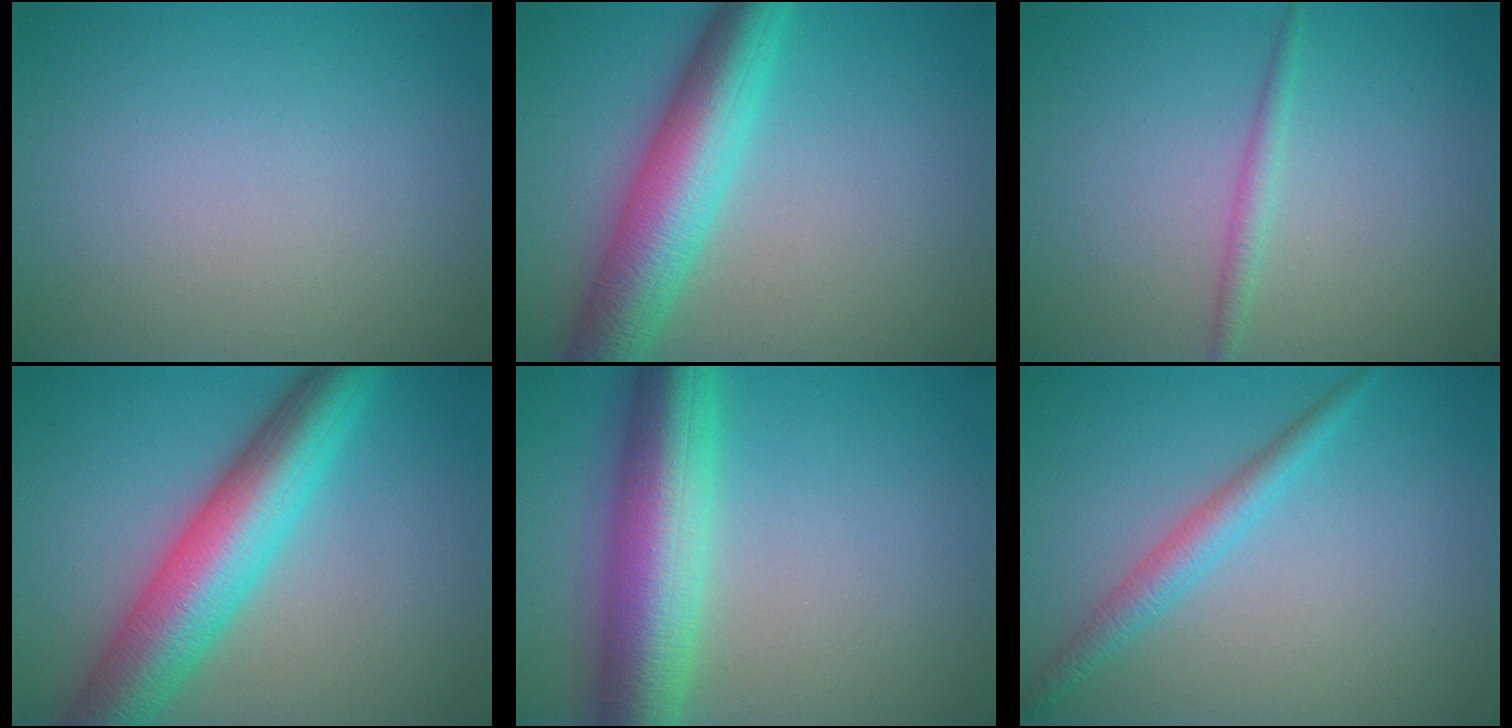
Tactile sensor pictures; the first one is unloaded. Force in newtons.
{"total": 8.0, "press": 8.0, "slide": 0.1}
{"total": 1.4, "press": 1.4, "slide": 0.1}
{"total": 9.4, "press": 9.4, "slide": 0.2}
{"total": 9.5, "press": 9.5, "slide": 0.1}
{"total": 2.4, "press": 2.4, "slide": 0.1}